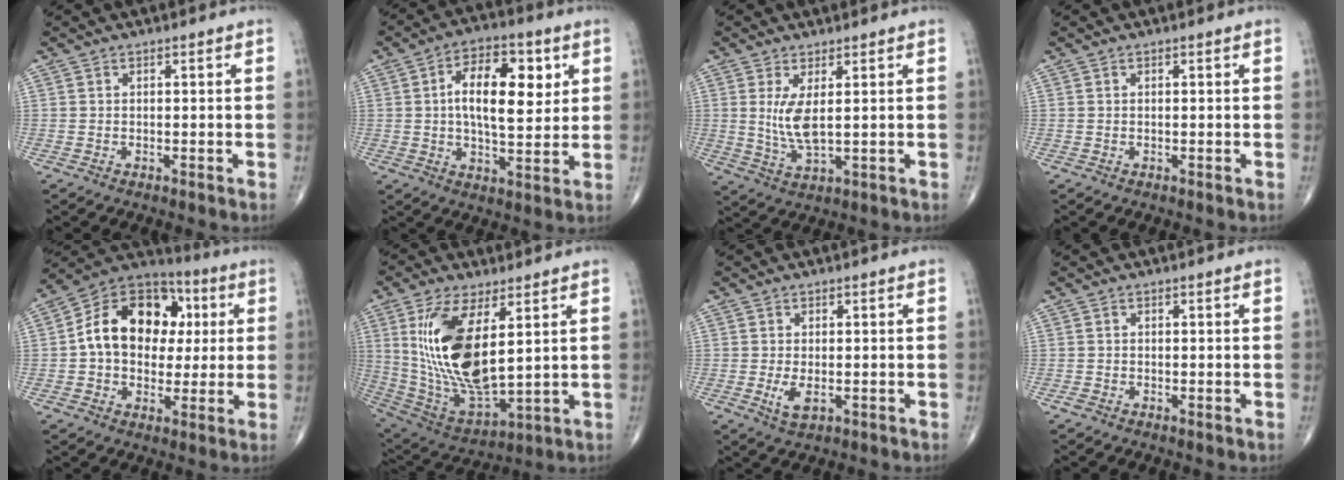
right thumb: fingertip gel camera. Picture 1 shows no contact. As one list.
[{"total": 13.9, "force": [3.1, 6.7, 11.7], "torque": [-0.165, -0.005, 0.048]}, {"total": 5.9, "force": [1.2, 1.8, 5.5], "torque": [-0.117, -0.024, 0.032]}, {"total": 0.0}, {"total": 18.0, "force": [2.1, 13.2, 12.0], "torque": [-0.154, 0.027, 0.026]}, {"total": 19.2, "force": [4.8, 8.0, 16.8], "torque": [-0.334, -0.030, 0.108]}, {"total": 3.3, "force": [-0.7, 1.6, 2.8], "torque": [-0.056, -0.008, -0.009]}, {"total": 0.9, "force": [-0.4, 0.6, 0.6], "torque": [-0.015, 0.000, -0.009]}]